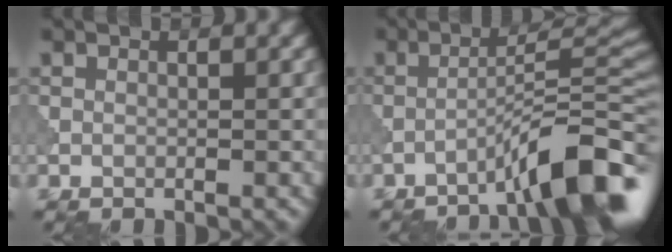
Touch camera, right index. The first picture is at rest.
{"total": 8.6, "force": [-5.2, 1.2, 6.7], "torque": [-0.091, 0.024, -0.088]}